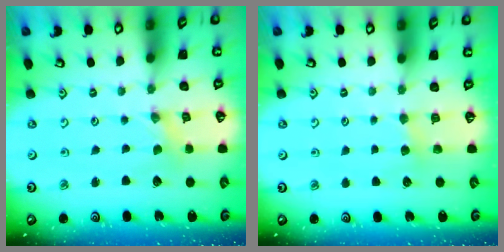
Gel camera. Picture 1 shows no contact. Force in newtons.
{"total": 3.0, "press": 3.0, "slide": 0.4}